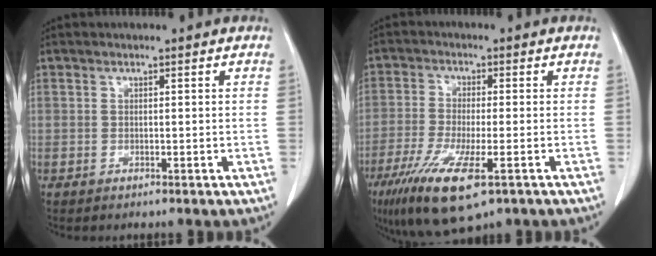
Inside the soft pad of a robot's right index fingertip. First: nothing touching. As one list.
[{"total": 11.9, "force": [-6.5, 2.4, 9.7], "torque": [-0.181, -0.033, -0.109]}]